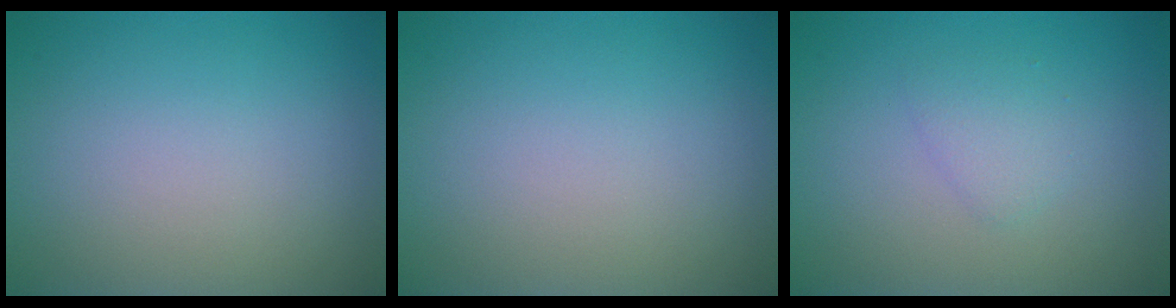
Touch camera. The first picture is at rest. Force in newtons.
{"total": 0.0}
{"total": 1.4, "press": 1.4, "slide": 0.0}